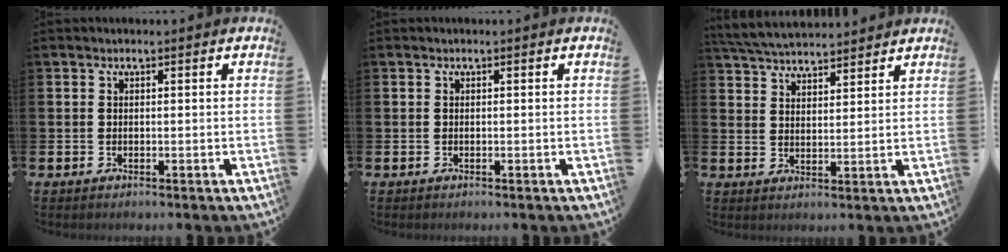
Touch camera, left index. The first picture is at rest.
{"total": 0.0}
{"total": 5.2, "force": [5.1, 0.7, 0.7], "torque": [-0.035, -0.024, 0.094]}